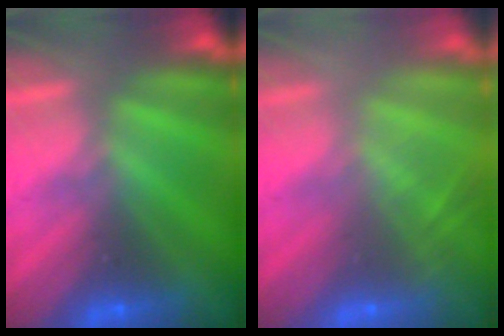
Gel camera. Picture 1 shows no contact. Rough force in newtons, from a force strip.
{"total": 2.0}